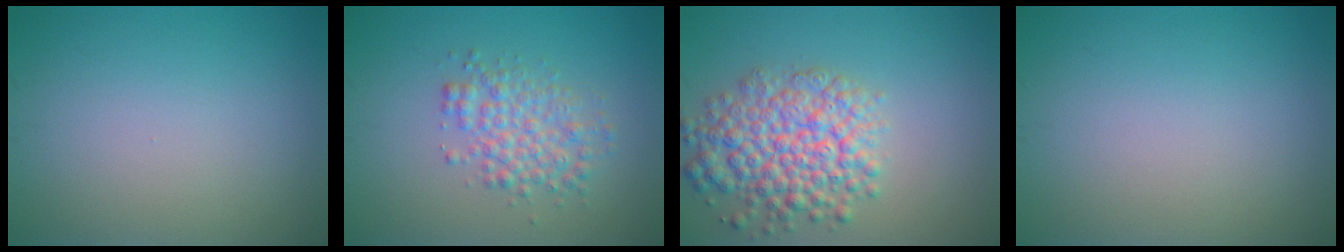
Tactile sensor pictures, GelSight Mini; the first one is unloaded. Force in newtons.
{"total": 3.5, "press": 3.5, "slide": 0.1}
{"total": 6.5, "press": 6.5, "slide": 0.2}
{"total": 0.0}